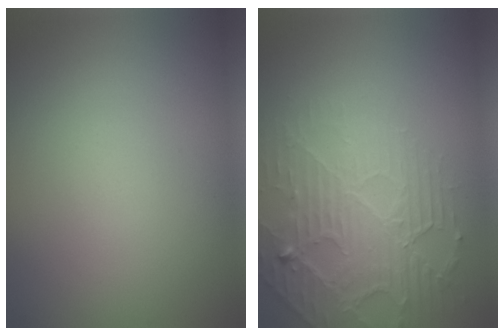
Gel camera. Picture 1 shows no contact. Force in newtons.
{"total": 3.8, "press": 3.4, "slide": 1.6}